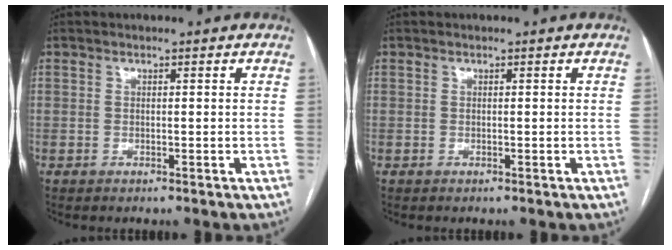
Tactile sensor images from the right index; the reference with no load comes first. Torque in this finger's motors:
{"motor_torque": [0.00, 0.00, 0.00, 0.00]}